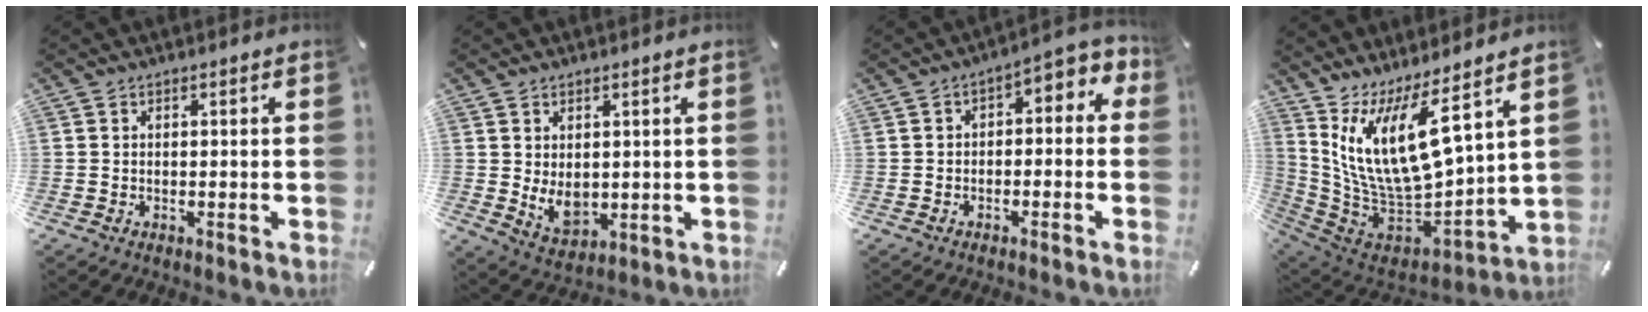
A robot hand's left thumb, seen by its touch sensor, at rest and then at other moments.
{"total": 6.5, "force": [0.9, 4.8, 4.3], "torque": [-0.075, -0.012, 0.018]}
{"total": 4.2, "force": [-1.6, 2.6, 3.0], "torque": [-0.048, 0.004, -0.036]}
{"total": 17.5, "force": [8.1, 6.7, 14.0], "torque": [-0.298, -0.083, 0.138]}